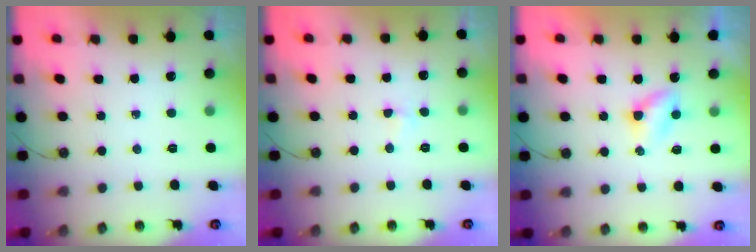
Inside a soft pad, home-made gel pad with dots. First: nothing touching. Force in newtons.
{"total": 2.8, "press": 2.7, "slide": 0.5}
{"total": 3.5, "press": 3.5, "slide": 0.4}